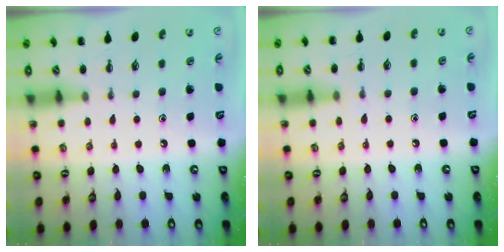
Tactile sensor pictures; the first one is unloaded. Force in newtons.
{"total": 6.1, "press": 5.8, "slide": 2.0}